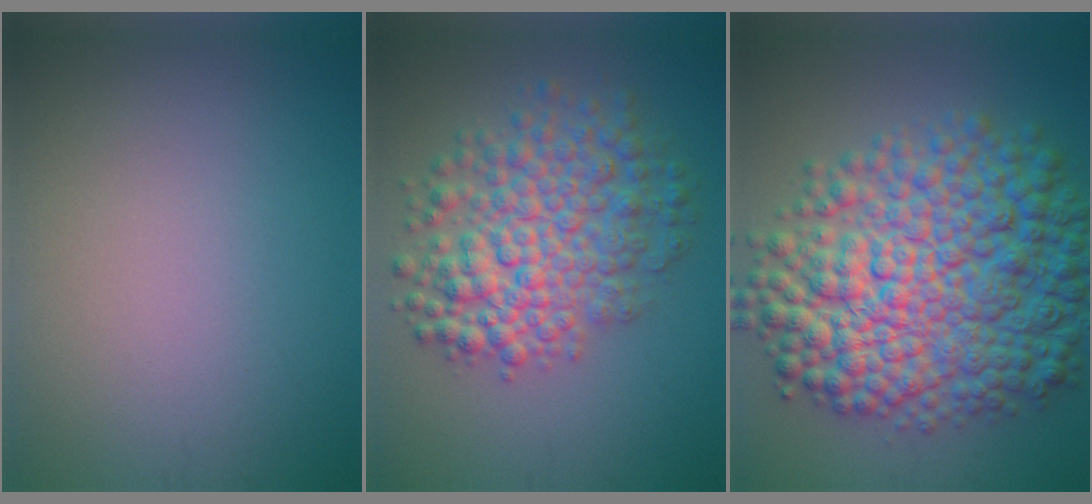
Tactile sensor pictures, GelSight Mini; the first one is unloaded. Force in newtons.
{"total": 7.4, "press": 7.4, "slide": 0.2}
{"total": 13.0, "press": 13.0, "slide": 0.1}